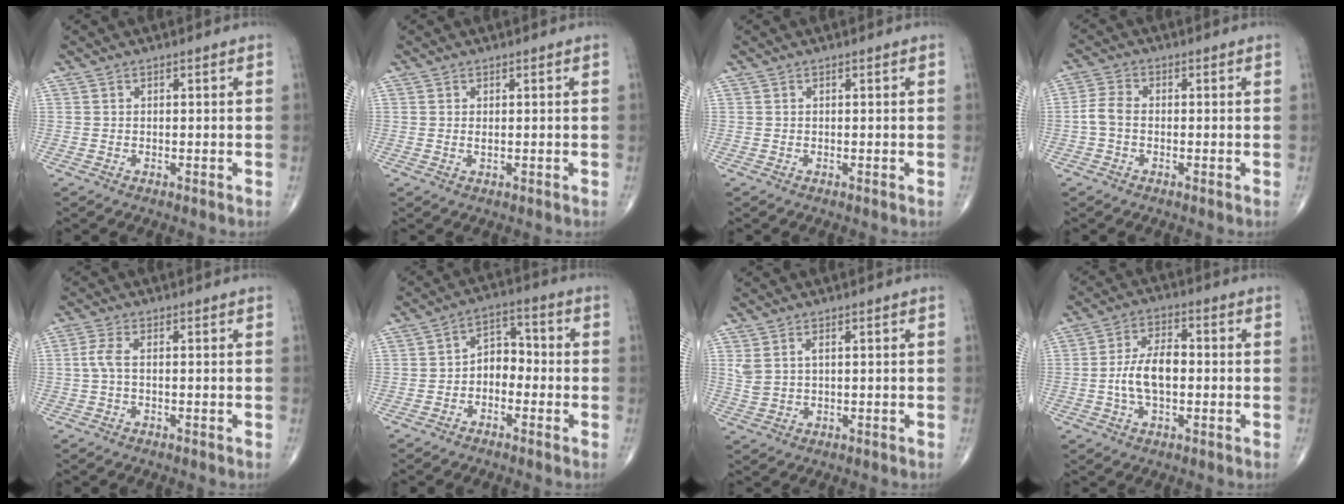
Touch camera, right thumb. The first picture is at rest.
{"total": 0.6, "force": [0.1, 0.2, 0.6], "torque": [-0.014, -0.003, 0.004]}
{"total": 0.0}
{"total": 3.8, "force": [-0.7, 2.5, 2.8], "torque": [-0.060, 0.010, -0.022]}
{"total": 2.8, "force": [-0.1, 1.1, 2.6], "torque": [-0.067, 0.002, -0.008]}
{"total": 5.9, "force": [-1.6, 4.2, 3.8], "torque": [-0.037, 0.035, -0.043]}
{"total": 3.2, "force": [1.2, 1.6, 2.5], "torque": [-0.058, 0.003, 0.033]}
{"total": 8.6, "force": [-0.9, 4.5, 7.2], "torque": [-0.139, 0.018, -0.022]}